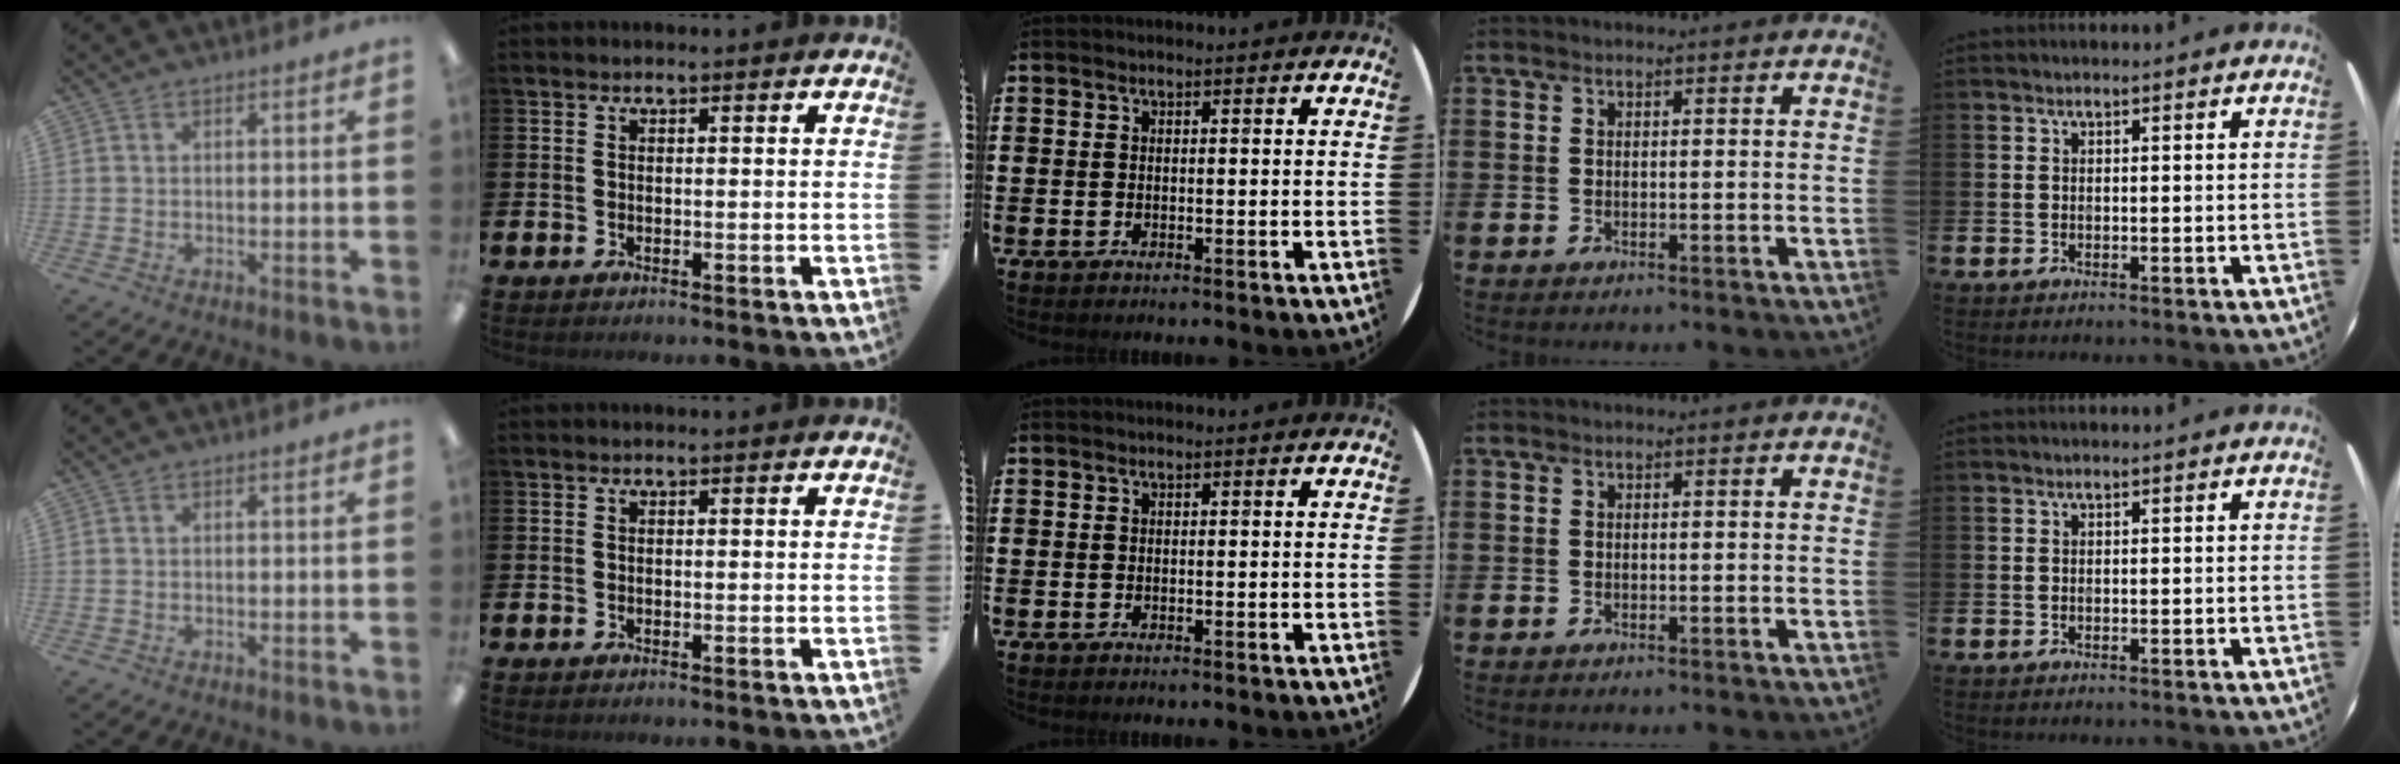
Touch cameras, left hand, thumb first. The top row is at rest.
{}